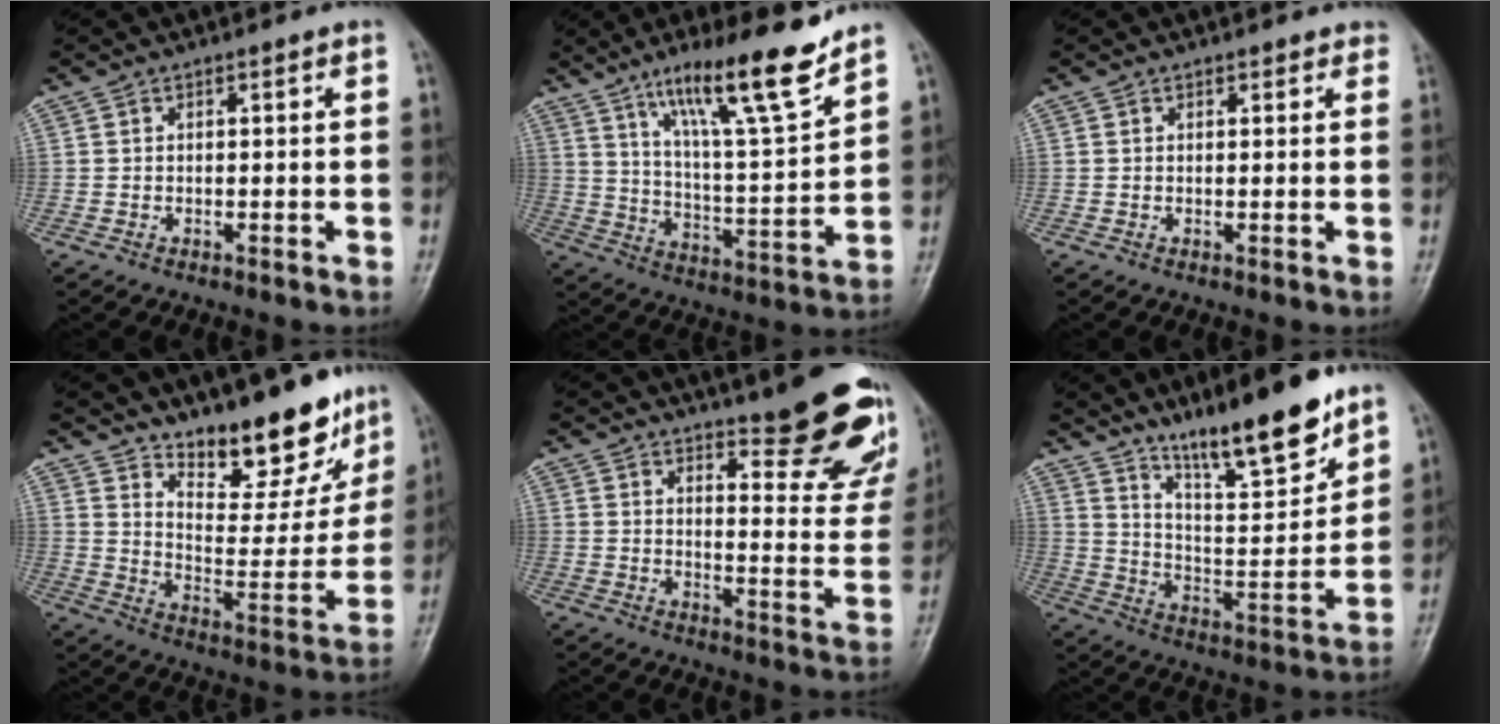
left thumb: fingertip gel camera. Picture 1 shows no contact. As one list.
[{"total": 16.7, "force": [11.6, 2.1, 11.9], "torque": [-0.182, -0.068, 0.199]}, {"total": 1.7, "force": [1.4, 0.9, 0.4], "torque": [0.015, -0.002, 0.008]}, {"total": 16.5, "force": [12.9, 5.8, 8.5], "torque": [-0.071, -0.095, 0.206]}, {"total": 20.5, "force": [15.2, 5.6, 12.5], "torque": [-0.121, -0.104, 0.184]}, {"total": 16.5, "force": [12.3, 3.3, 10.6], "torque": [-0.144, -0.083, 0.214]}]